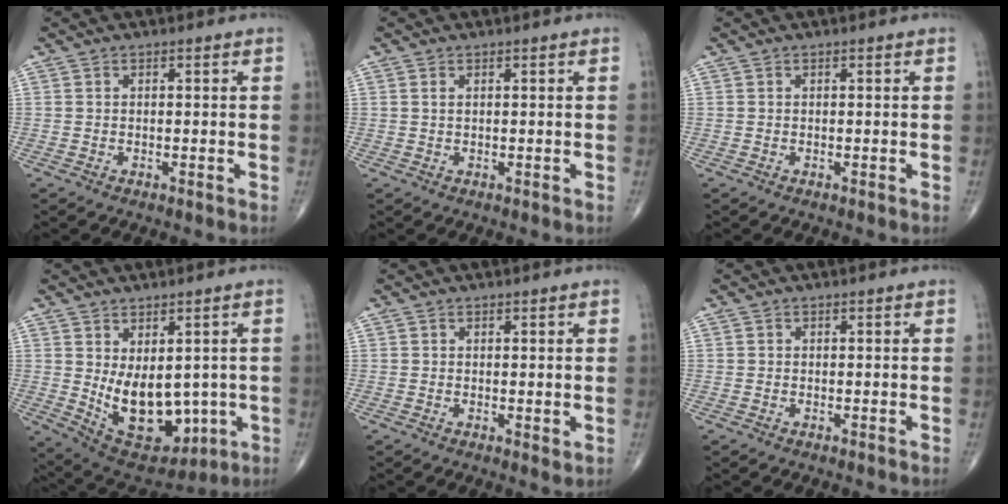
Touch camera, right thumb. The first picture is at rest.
{"total": 0.8, "force": [0.3, 0.3, 0.6], "torque": [-0.016, 0.006, 0.008]}
{"total": 0.0}
{"total": 14.5, "force": [-0.8, 8.9, 11.5], "torque": [-0.140, -0.018, 0.022]}
{"total": 1.2, "force": [0.2, 0.4, 1.1], "torque": [-0.018, -0.007, 0.002]}
{"total": 0.0}